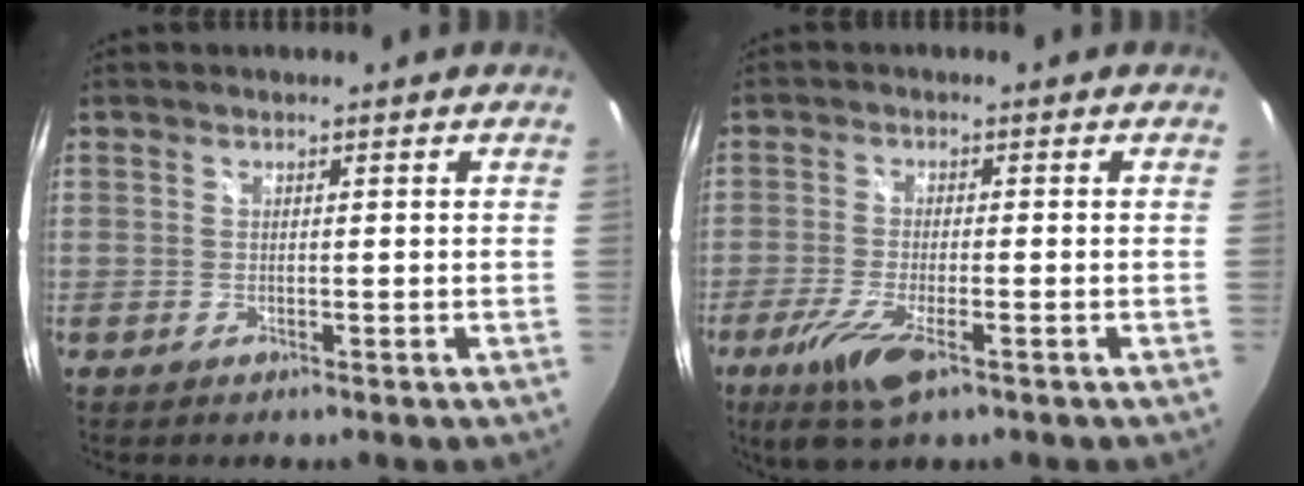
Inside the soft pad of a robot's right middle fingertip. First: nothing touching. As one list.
[{"total": 8.0, "force": [-4.6, 1.8, 6.3], "torque": [-0.146, -0.027, -0.085]}]